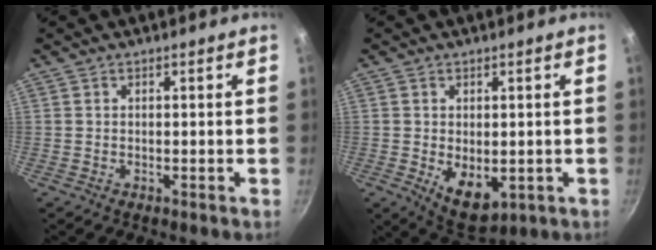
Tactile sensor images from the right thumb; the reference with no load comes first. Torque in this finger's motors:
{"motor_torque": [-0.38, 0.47, 0.20, 0.53, 0.01]}